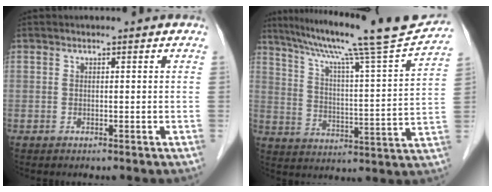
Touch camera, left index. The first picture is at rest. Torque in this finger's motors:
{"motor_torque": [-0.01, -0.17, 0.09, 0.09]}